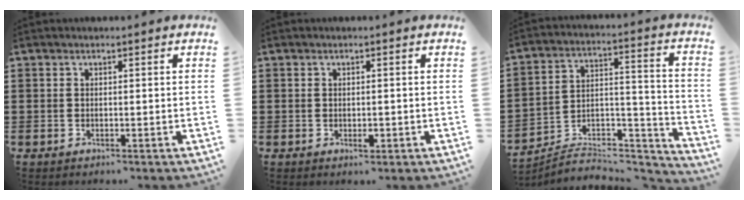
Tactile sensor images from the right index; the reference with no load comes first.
{"total": 1.3, "force": [-0.3, 0.7, 1.1], "torque": [-0.019, 0.000, -0.006]}
{"total": 5.1, "force": [-4.5, 2.1, 1.1], "torque": [-0.015, 0.002, -0.088]}